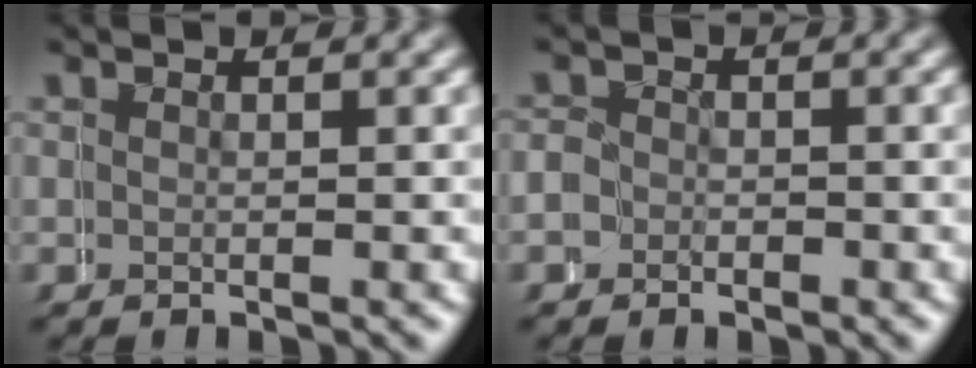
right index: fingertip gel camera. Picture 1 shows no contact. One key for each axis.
{"total": 2.0, "fx": -0.8, "fy": 0.9, "fz": -1.7, "tx": 0.024, "ty": -0.002, "tz": -0.020}